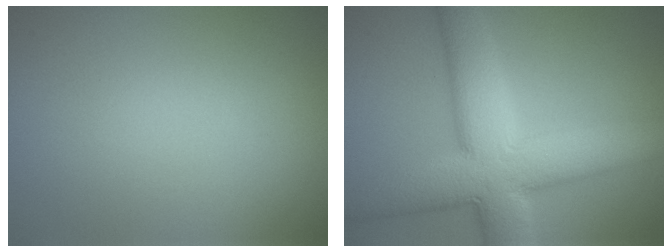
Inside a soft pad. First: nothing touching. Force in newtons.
{"total": 11.5, "press": 11.4, "slide": 1.1}